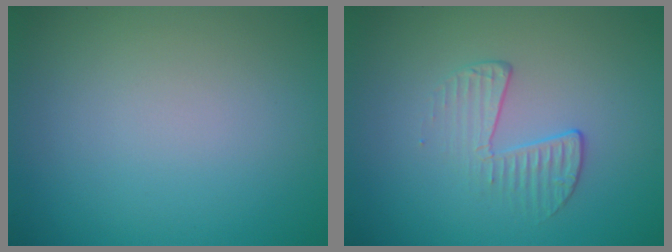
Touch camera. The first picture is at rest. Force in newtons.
{"total": 2.1, "press": 1.0, "slide": 1.8}